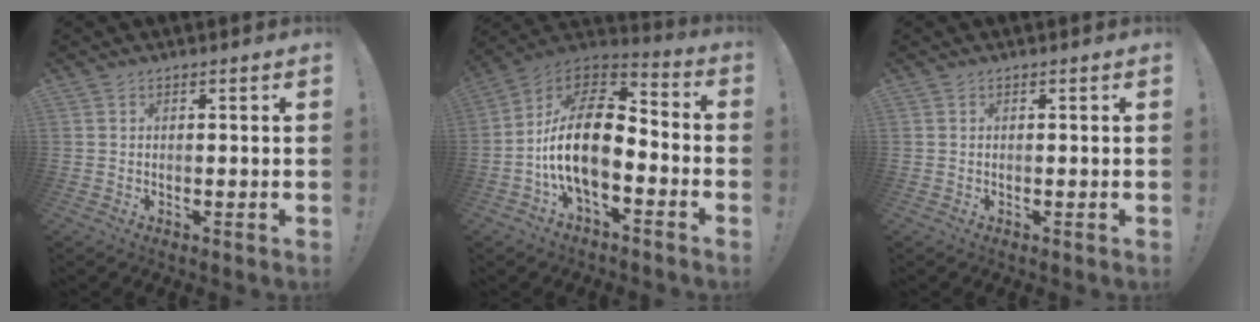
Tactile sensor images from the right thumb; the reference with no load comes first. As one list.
[{"total": 18.8, "force": [-3.4, 9.9, 15.6], "torque": [-0.293, 0.021, -0.055]}, {"total": 0.0}]